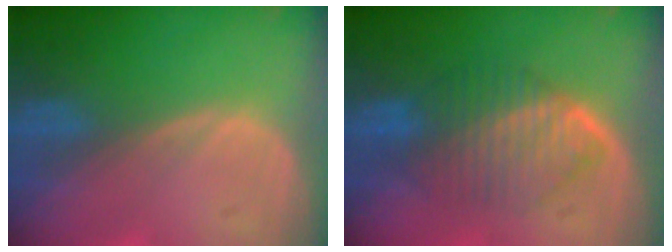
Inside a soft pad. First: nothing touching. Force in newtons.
{"total": 6.8, "press": 6.8, "slide": 0.2}